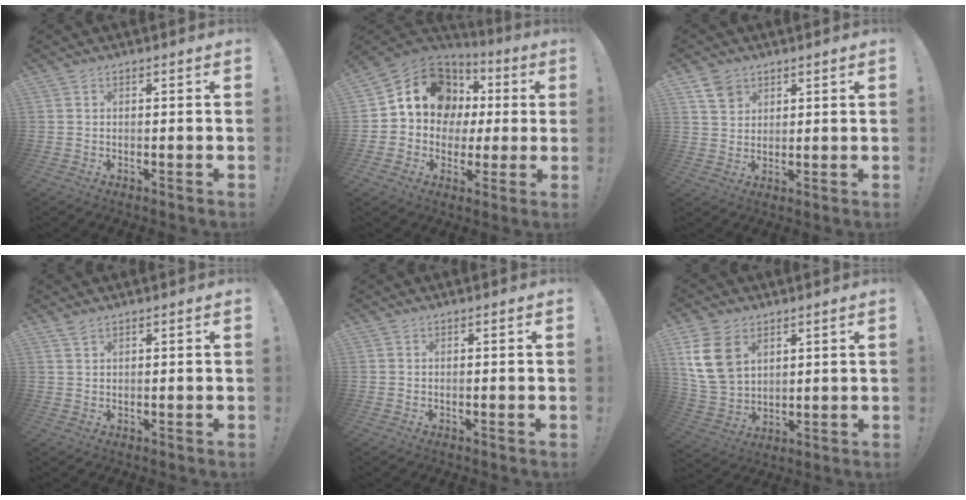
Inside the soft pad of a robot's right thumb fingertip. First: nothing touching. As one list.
[{"total": 16.0, "force": [5.3, 12.9, 7.8], "torque": [-0.113, -0.024, 0.116]}, {"total": 5.8, "force": [3.7, 4.2, 1.6], "torque": [-0.022, -0.020, 0.072]}, {"total": 1.9, "force": [1.5, 0.7, 0.9], "torque": [-0.012, -0.006, 0.027]}, {"total": 0.0}, {"total": 12.6, "force": [5.4, 8.9, 7.0], "torque": [-0.134, -0.024, 0.109]}]